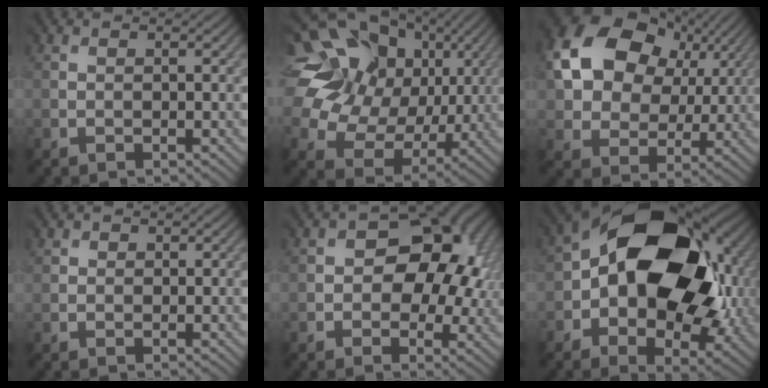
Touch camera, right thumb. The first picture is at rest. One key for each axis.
{"total": 19.5, "fx": 8.4, "fy": 14.6, "fz": 9.8, "tx": -0.288, "ty": 0.052, "tz": 0.161}
{"total": 15.3, "fx": 5.9, "fy": 11.0, "fz": 8.8, "tx": -0.196, "ty": 0.028, "tz": 0.110}
{"total": 1.0, "fx": 0.8, "fy": 0.5, "fz": -0.5, "tx": 0.005, "ty": 0.000, "tz": 0.010}
{"total": 10.3, "fx": 0.9, "fy": 7.0, "fz": 7.6, "tx": -0.088, "ty": 0.010, "tz": 0.014}
{"total": 19.2, "fx": 2.3, "fy": 12.9, "fz": 14.0, "tx": -0.248, "ty": -0.019, "tz": 0.054}